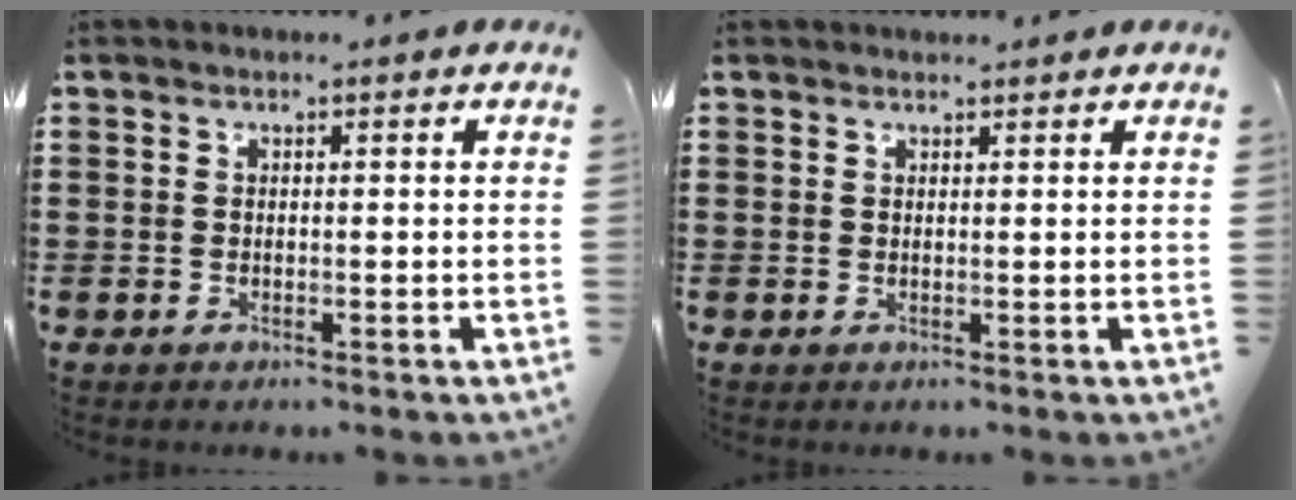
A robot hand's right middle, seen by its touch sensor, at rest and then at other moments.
{"total": 0.8, "force": [0.8, 0.2, 0.0], "torque": [0.006, -0.003, 0.013]}